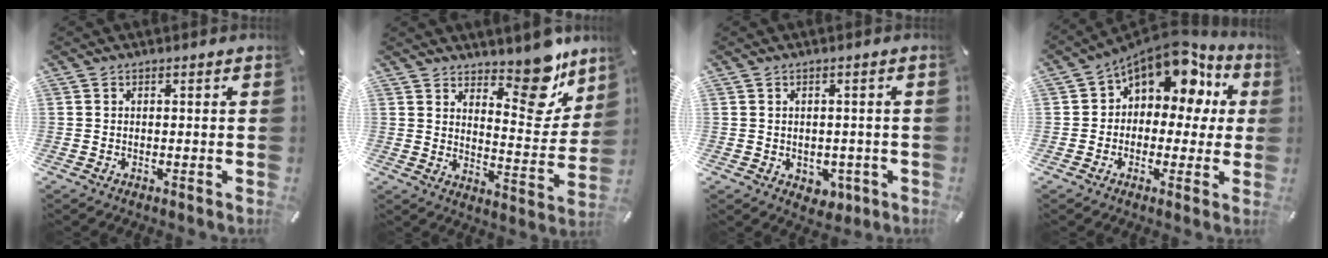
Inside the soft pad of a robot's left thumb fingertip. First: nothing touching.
{"total": 13.4, "force": [10.6, 5.6, 5.9], "torque": [-0.042, -0.106, 0.182]}
{"total": 3.3, "force": [-0.6, 3.0, 1.3], "torque": [0.003, -0.003, -0.013]}
{"total": 13.4, "force": [6.6, 8.6, 7.9], "torque": [-0.119, -0.047, 0.114]}